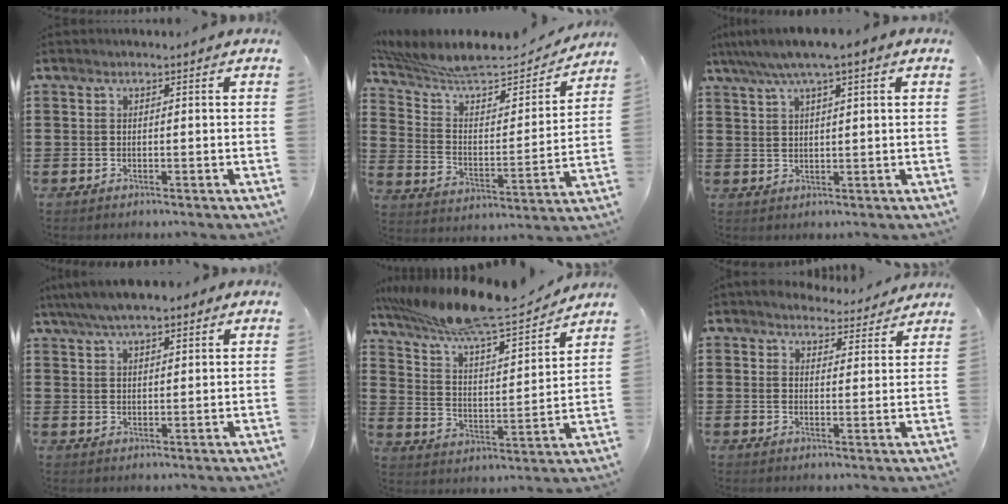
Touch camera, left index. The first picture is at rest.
{"total": 8.4, "force": [7.5, 1.6, 3.3], "torque": [-0.101, -0.055, 0.125]}
{"total": 3.9, "force": [2.2, 0.2, 3.2], "torque": [-0.065, 0.002, 0.037]}
{"total": 5.1, "force": [3.9, 1.4, 2.9], "torque": [-0.065, 0.000, 0.072]}
{"total": 10.9, "force": [9.4, 0.6, 5.5], "torque": [-0.142, -0.060, 0.159]}
{"total": 4.3, "force": [4.2, 0.8, 0.6], "torque": [-0.020, -0.021, 0.075]}